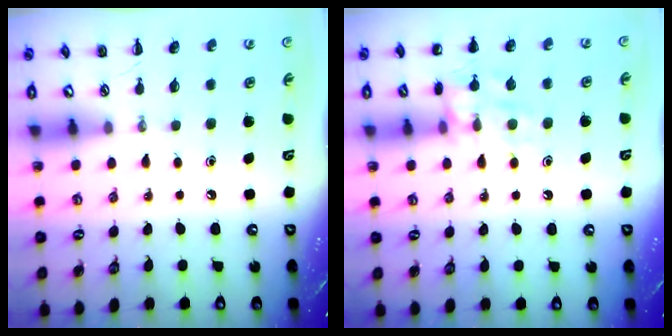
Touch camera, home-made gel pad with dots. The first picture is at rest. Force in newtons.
{"total": 11.8, "press": 11.7, "slide": 0.6}